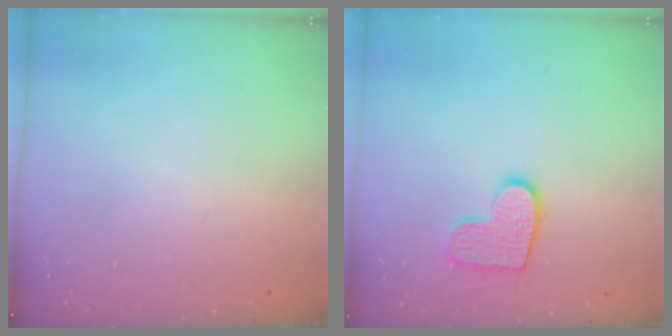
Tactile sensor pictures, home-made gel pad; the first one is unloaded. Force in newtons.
{"total": 10.5, "press": 10.5, "slide": 0.6}